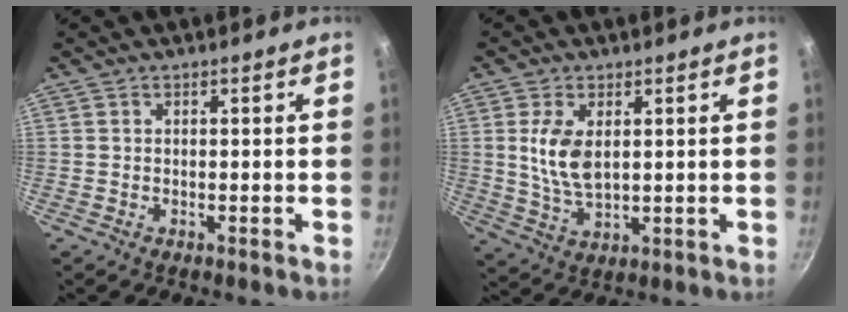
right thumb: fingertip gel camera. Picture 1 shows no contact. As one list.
[{"total": 7.9, "force": [1.7, 4.2, 6.5], "torque": [-0.126, -0.015, 0.037]}]